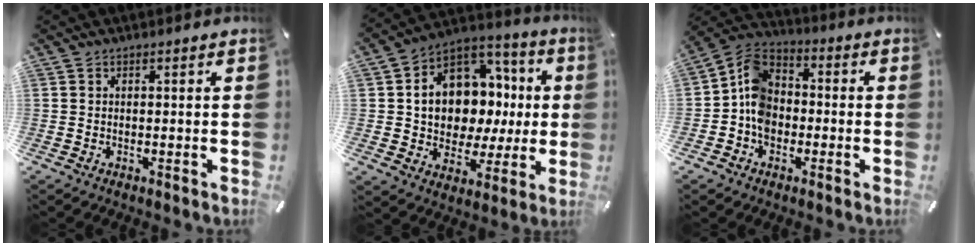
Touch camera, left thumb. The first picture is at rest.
{"total": 13.7, "force": [1.7, 11.4, 7.4], "torque": [-0.123, -0.026, 0.039]}
{"total": 9.4, "force": [-2.1, 7.6, 5.1], "torque": [-0.122, 0.021, -0.043]}